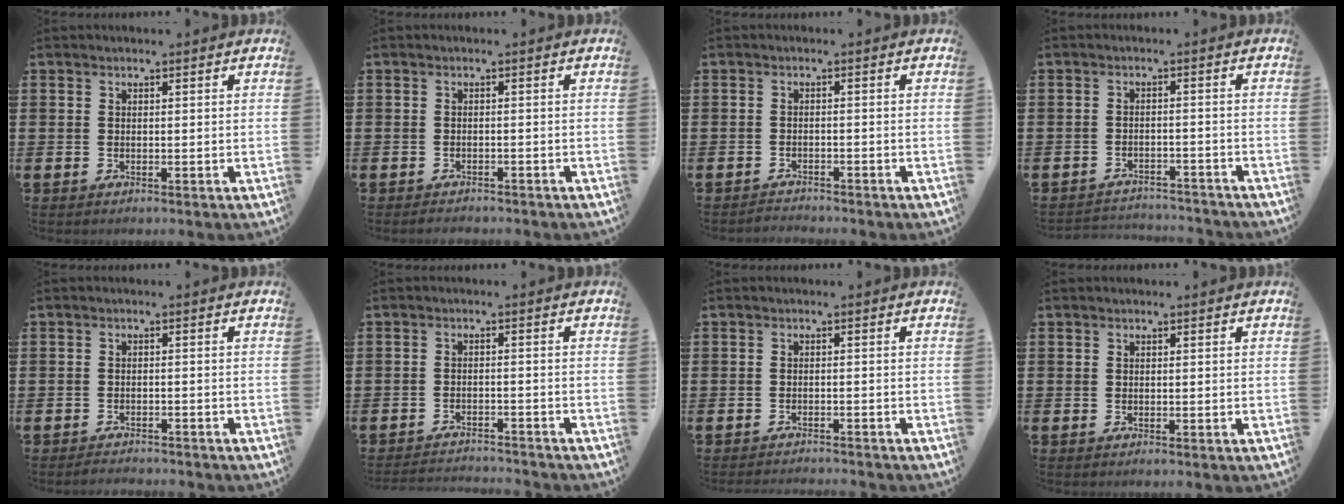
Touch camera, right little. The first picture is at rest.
{"total": 0.8, "force": [-0.7, -0.1, -0.3], "torque": [0.003, -0.003, -0.014]}
{"total": 1.2, "force": [-1.1, -0.2, -0.5], "torque": [0.006, 0.002, -0.023]}
{"total": 2.3, "force": [-2.2, -0.1, -0.5], "torque": [0.003, 0.000, -0.048]}
{"total": 1.3, "force": [-1.2, -0.1, -0.4], "torque": [0.003, 0.001, -0.024]}
{"total": 2.1, "force": [-2.0, -0.3, -0.4], "torque": [0.004, 0.001, -0.044]}
{"total": 1.2, "force": [-1.2, -0.1, -0.1], "torque": [-0.001, 0.002, -0.025]}
{"total": 0.0}